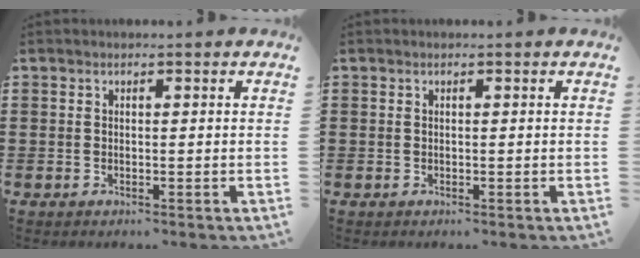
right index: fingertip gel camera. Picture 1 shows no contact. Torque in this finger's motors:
{"motor_torque": [0.26, -0.18, 0.02, 0.01]}